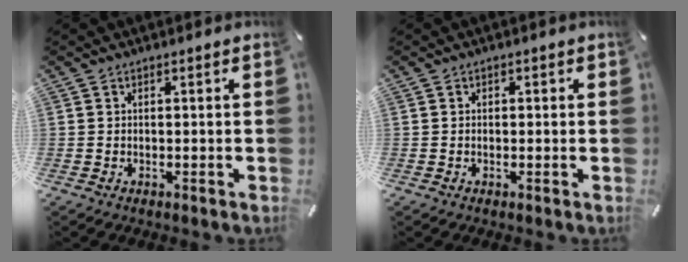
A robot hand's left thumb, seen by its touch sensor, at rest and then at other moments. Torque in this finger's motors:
{"motor_torque": [0.03, -0.21, 0.04, 0.13, -0.02]}